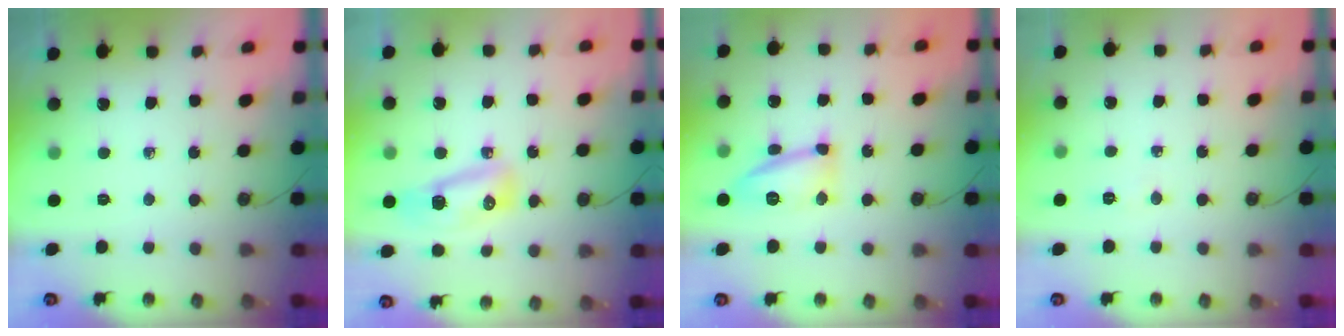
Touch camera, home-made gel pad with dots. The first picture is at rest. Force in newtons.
{"total": 9.2, "press": 9.1, "slide": 1.3}
{"total": 12.0, "press": 12.0, "slide": 0.7}
{"total": 4.0, "press": 3.9, "slide": 0.7}